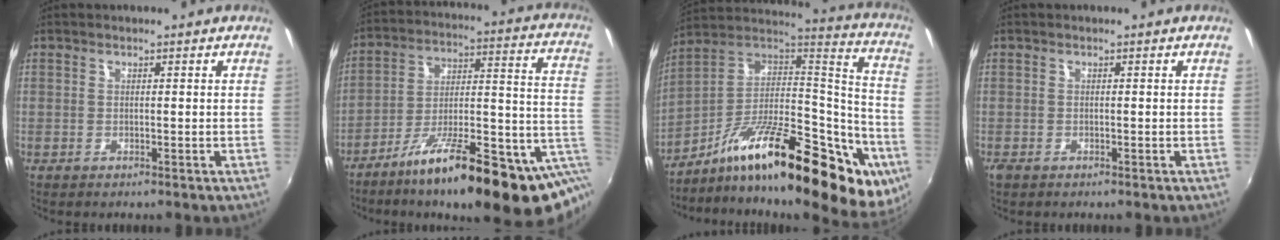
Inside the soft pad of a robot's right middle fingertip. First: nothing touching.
{"total": 21.8, "force": [-7.4, 4.5, 20.0], "torque": [-0.279, -0.011, -0.115]}
{"total": 31.1, "force": [-15.3, 10.2, 25.1], "torque": [-0.342, 0.009, -0.246]}
{"total": 0.8, "force": [-0.6, 0.5, 0.3], "torque": [-0.009, -0.004, -0.012]}